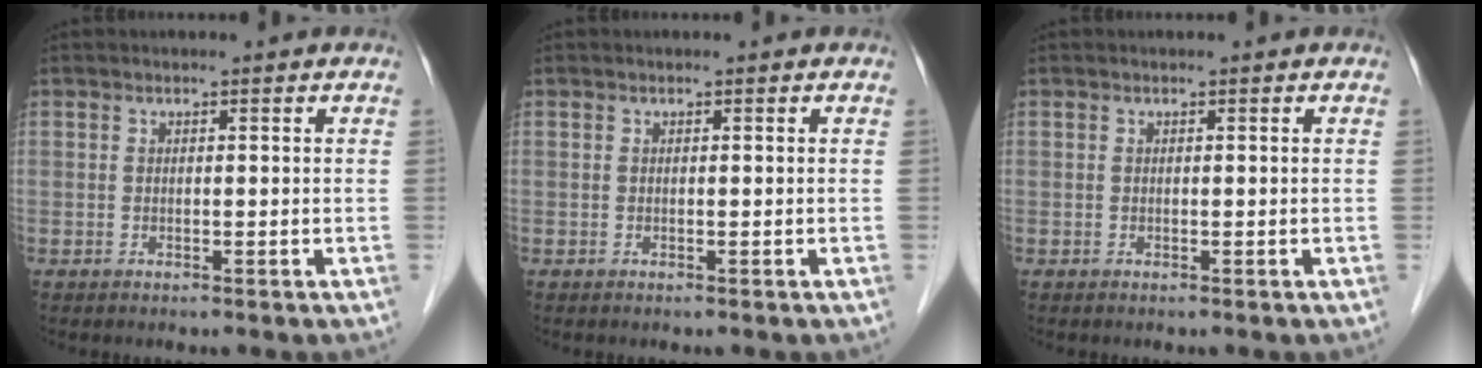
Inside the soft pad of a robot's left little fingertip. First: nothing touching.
{"total": 0.0}
{"total": 0.0}